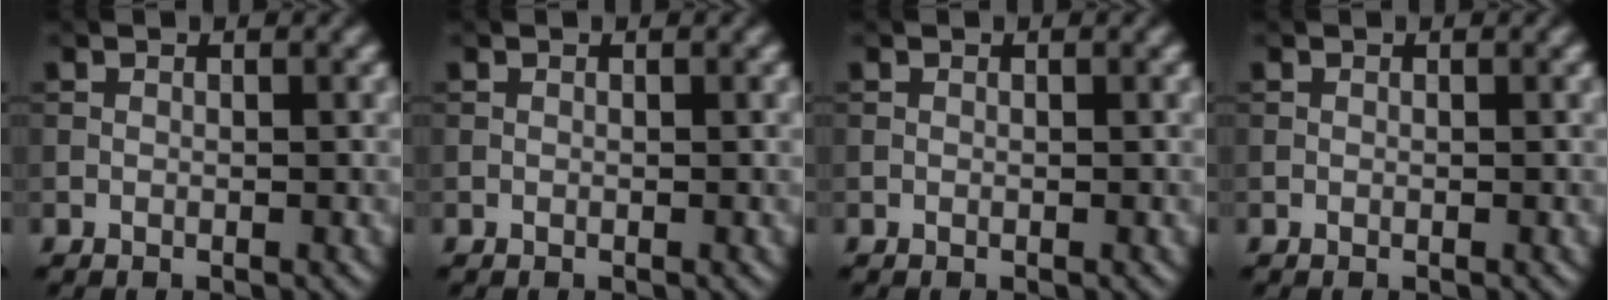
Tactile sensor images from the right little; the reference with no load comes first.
{"total": 0.0}
{"total": 0.0}
{"total": 0.0}